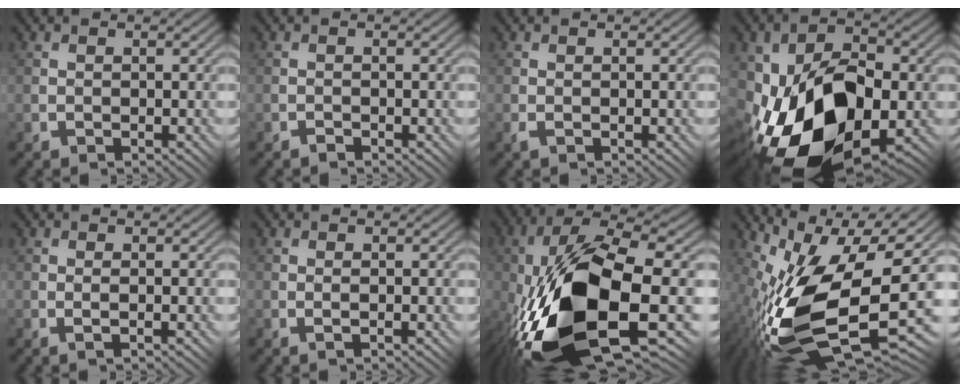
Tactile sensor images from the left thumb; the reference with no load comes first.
{"total": 0.6, "force": [-0.5, -0.2, -0.2], "torque": [0.006, 0.007, -0.013]}
{"total": 0.6, "force": [-0.3, 0.1, 0.5], "torque": [-0.012, 0.000, -0.010]}
{"total": 15.7, "force": [-5.0, 8.7, 12.0], "torque": [-0.213, -0.006, -0.093]}
{"total": 1.1, "force": [0.2, -0.3, 1.0], "torque": [-0.013, 0.008, 0.003]}
{"total": 0.8, "force": [0.2, -0.3, 0.7], "torque": [-0.008, 0.007, 0.003]}
{"total": 18.7, "force": [-4.9, 7.9, 16.3], "torque": [-0.346, -0.018, -0.073]}
{"total": 16.4, "force": [-2.1, 6.5, 14.9], "torque": [-0.280, -0.013, -0.040]}